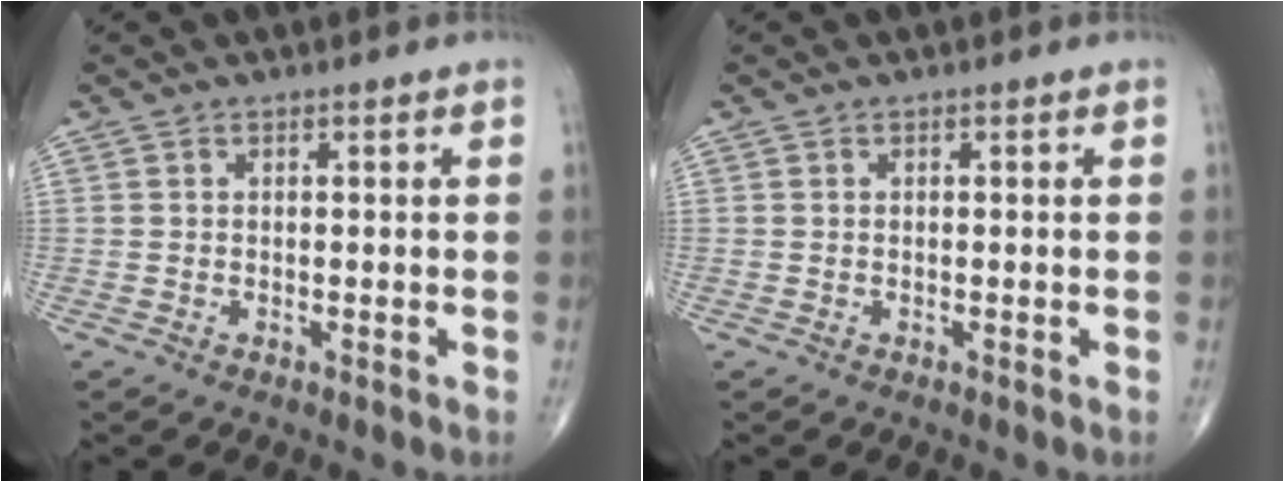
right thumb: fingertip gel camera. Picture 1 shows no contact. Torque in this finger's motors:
{"motor_torque": [0.00, 0.00, 0.00, 0.00, 0.00]}